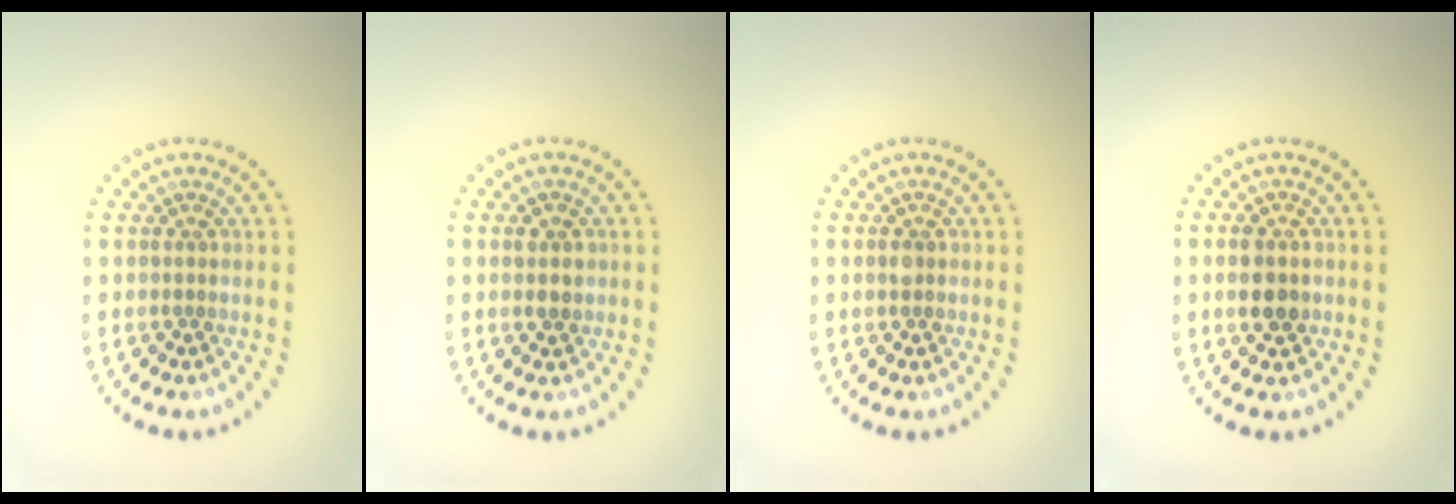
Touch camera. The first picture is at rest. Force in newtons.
{"total": 1.6, "press": 1.5, "slide": 0.5}
{"total": 1.0, "press": 1.0, "slide": 0.2}
{"total": 2.9, "press": 2.9, "slide": 0.2}